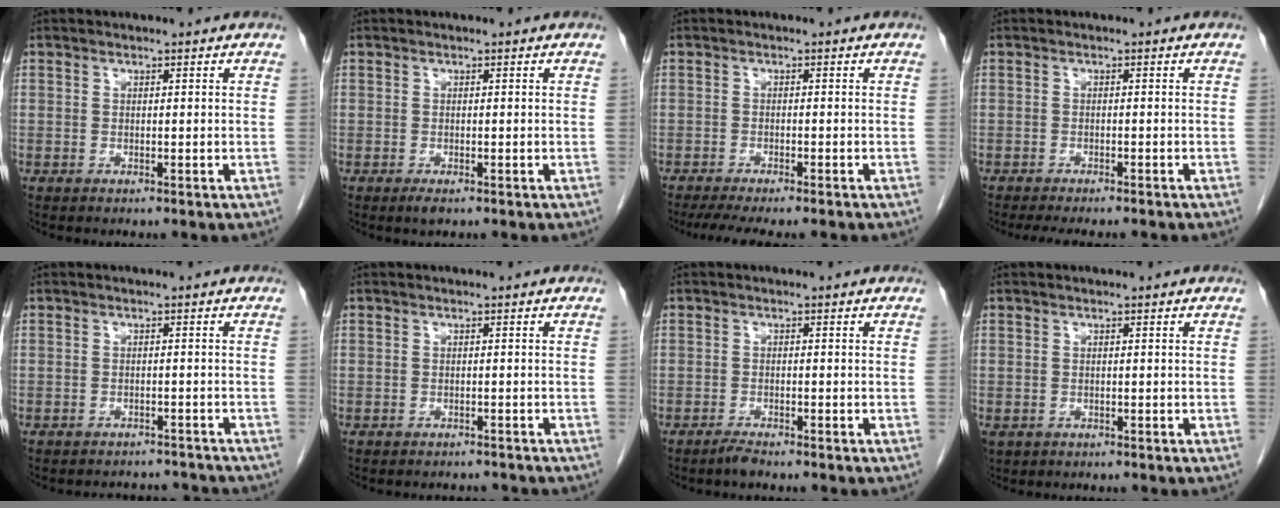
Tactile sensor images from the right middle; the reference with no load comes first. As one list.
[{"total": 1.2, "force": [-0.8, 0.4, 0.9], "torque": [-0.015, -0.002, -0.008]}, {"total": 8.9, "force": [-7.5, 1.1, 4.6], "torque": [-0.065, -0.010, -0.110]}, {"total": 8.0, "force": [-6.9, 1.5, 3.7], "torque": [-0.050, -0.011, -0.093]}, {"total": 6.1, "force": [-5.9, 1.4, 0.2], "torque": [-0.001, 0.007, -0.069]}, {"total": 3.9, "force": [-3.7, 1.0, 0.6], "torque": [-0.004, -0.003, -0.045]}, {"total": 1.5, "force": [-1.3, 0.0, 0.6], "torque": [-0.017, -0.003, -0.025]}, {"total": 1.9, "force": [-0.9, 1.5, 0.7], "torque": [-0.019, -0.001, -0.008]}]